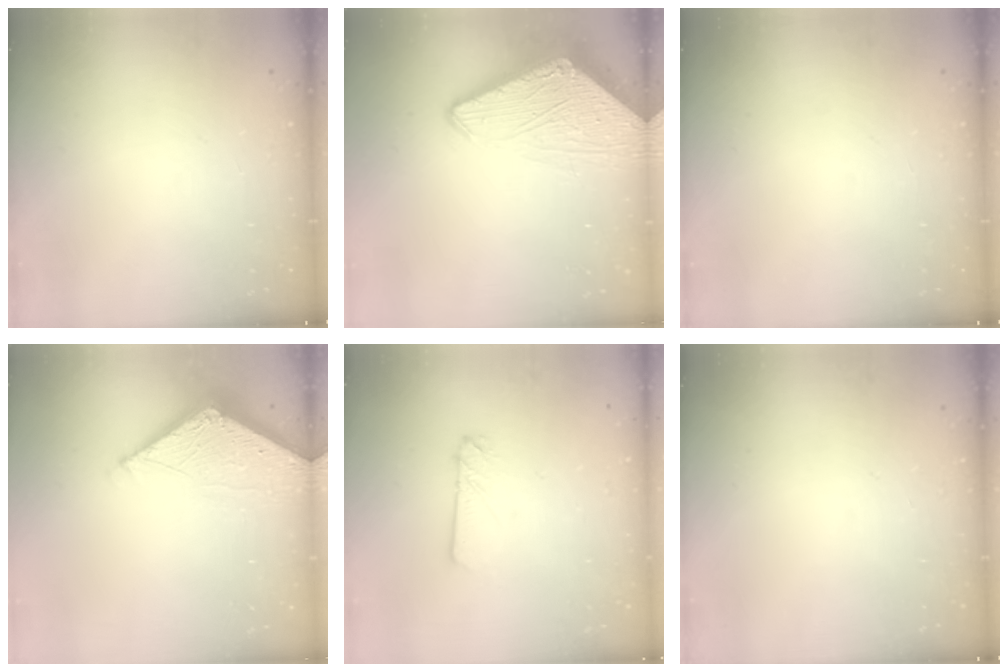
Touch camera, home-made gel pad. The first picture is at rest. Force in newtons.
{"total": 7.1, "press": 7.0, "slide": 0.7}
{"total": 0.0}
{"total": 6.6, "press": 6.6, "slide": 0.1}
{"total": 2.3, "press": 2.3, "slide": 0.3}
{"total": 0.0}